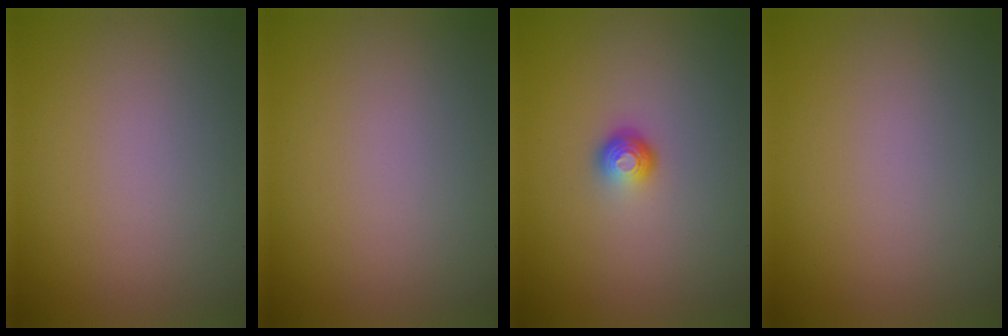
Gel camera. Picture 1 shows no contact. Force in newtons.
{"total": 0.0}
{"total": 1.8, "press": 1.1, "slide": 1.5}
{"total": 0.0}